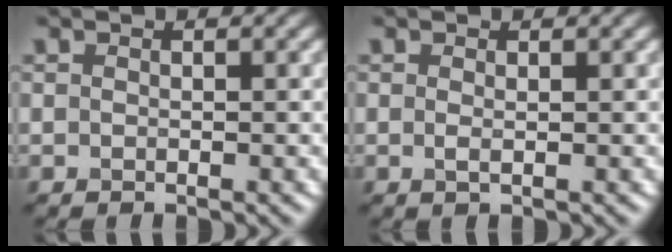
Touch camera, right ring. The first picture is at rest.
{"total": 0.6, "force": [0.0, 0.1, 0.6], "torque": [-0.016, -0.001, 0.001]}